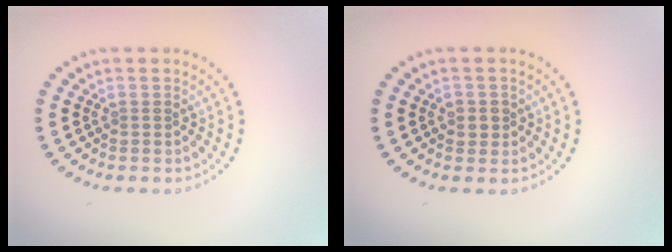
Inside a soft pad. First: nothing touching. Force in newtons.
{"total": 1.1, "press": 1.1, "slide": 0.4}